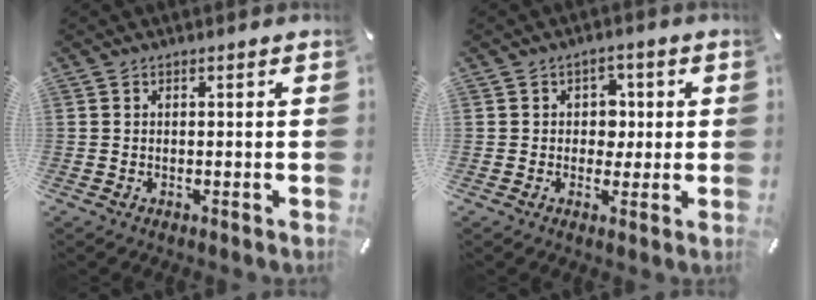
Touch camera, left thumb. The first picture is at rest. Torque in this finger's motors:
{"motor_torque": [0.46, 0.80, 0.04, -0.10, 0.08]}